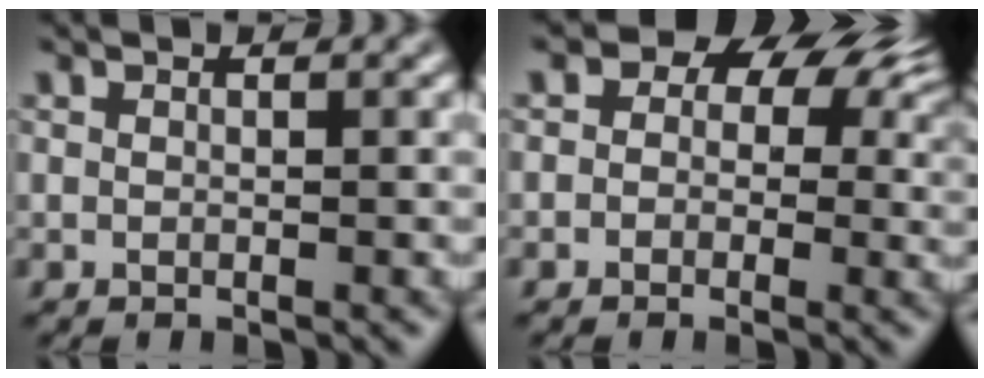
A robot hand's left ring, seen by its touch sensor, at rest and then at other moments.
{"total": 9.4, "force": [2.6, 7.1, 5.5], "torque": [-0.065, 0.037, 0.017]}